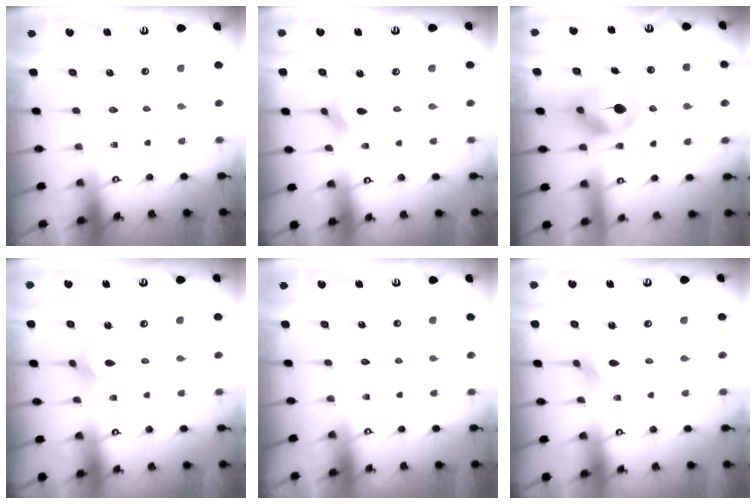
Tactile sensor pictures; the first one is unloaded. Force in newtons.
{"total": 2.2, "press": 2.2, "slide": 0.5}
{"total": 10.5, "press": 10.4, "slide": 1.0}
{"total": 1.9, "press": 1.8, "slide": 0.6}
{"total": 0.0}
{"total": 2.3, "press": 2.2, "slide": 0.5}